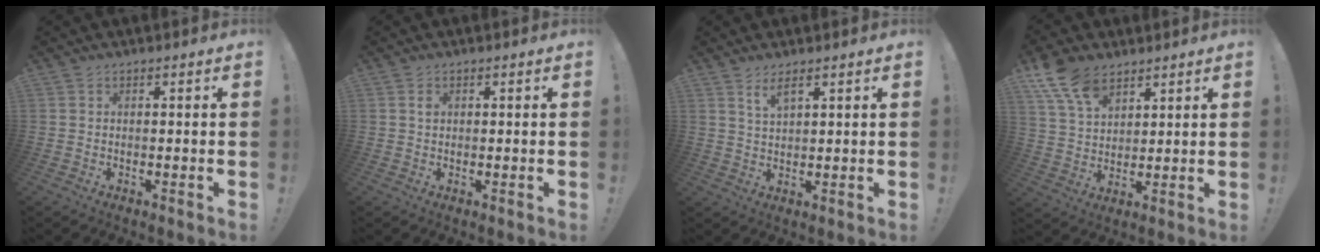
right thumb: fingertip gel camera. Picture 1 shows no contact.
{"total": 1.0, "force": [0.3, 0.8, 0.5], "torque": [-0.011, 0.002, 0.007]}
{"total": 3.7, "force": [2.3, 1.0, 2.7], "torque": [-0.041, -0.012, 0.038]}
{"total": 11.2, "force": [7.2, 6.4, 5.9], "torque": [-0.116, -0.027, 0.142]}